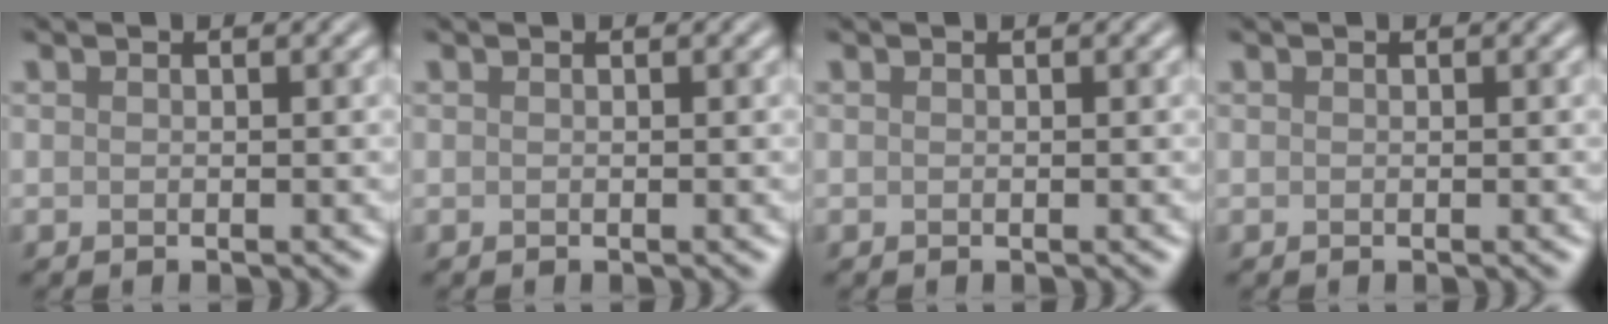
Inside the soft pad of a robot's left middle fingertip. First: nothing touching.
{"total": 0.0}
{"total": 0.0}
{"total": 0.0}